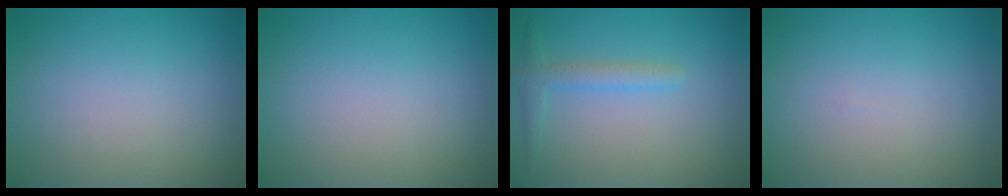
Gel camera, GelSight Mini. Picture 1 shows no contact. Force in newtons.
{"total": 0.0}
{"total": 1.4, "press": 1.4, "slide": 0.1}
{"total": 0.0}